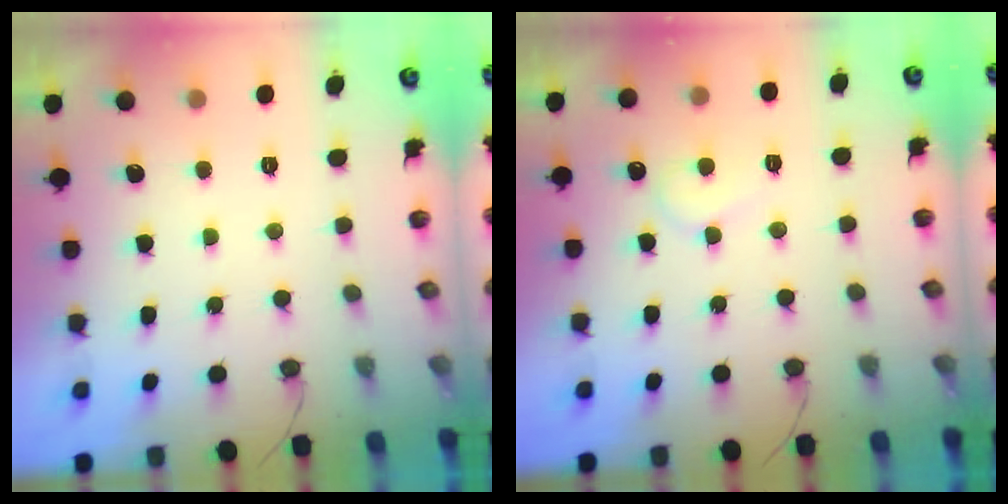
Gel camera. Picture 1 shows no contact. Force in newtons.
{"total": 7.1, "press": 7.1, "slide": 0.5}